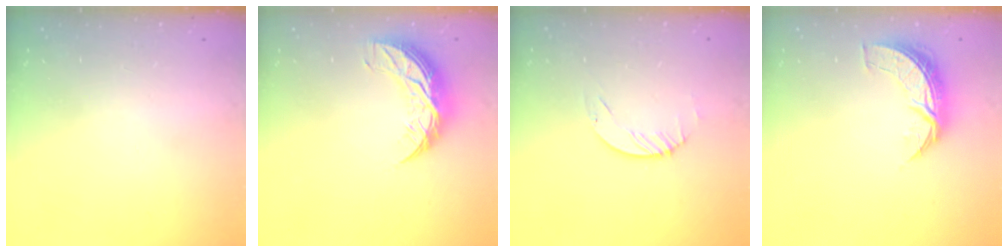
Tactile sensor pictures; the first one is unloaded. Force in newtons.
{"total": 9.9, "press": 9.9, "slide": 0.5}
{"total": 1.2, "press": 1.2, "slide": 0.2}
{"total": 8.0, "press": 8.0, "slide": 0.3}